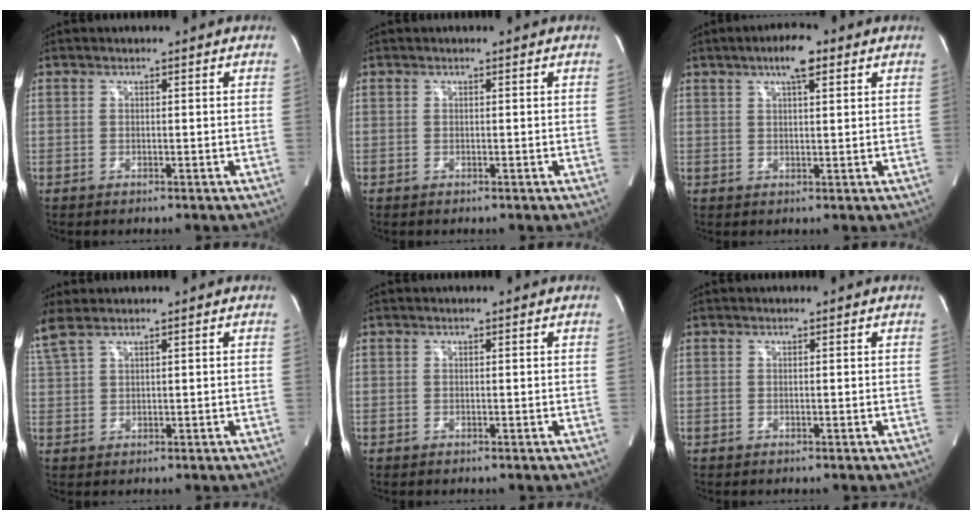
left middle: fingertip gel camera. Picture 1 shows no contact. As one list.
[{"total": 0.0}, {"total": 5.2, "force": [3.0, 0.9, 4.1], "torque": [-0.077, 0.010, 0.048]}, {"total": 4.0, "force": [3.3, 0.5, 2.2], "torque": [-0.070, 0.023, 0.082]}, {"total": 0.0}, {"total": 0.0}]